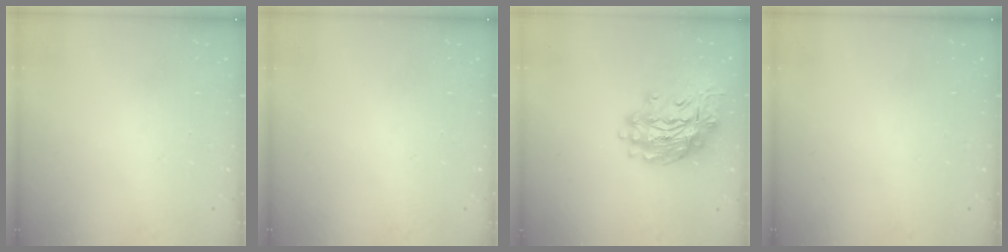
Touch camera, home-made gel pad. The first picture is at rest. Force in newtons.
{"total": 0.0}
{"total": 16.8, "press": 16.7, "slide": 1.9}
{"total": 0.0}